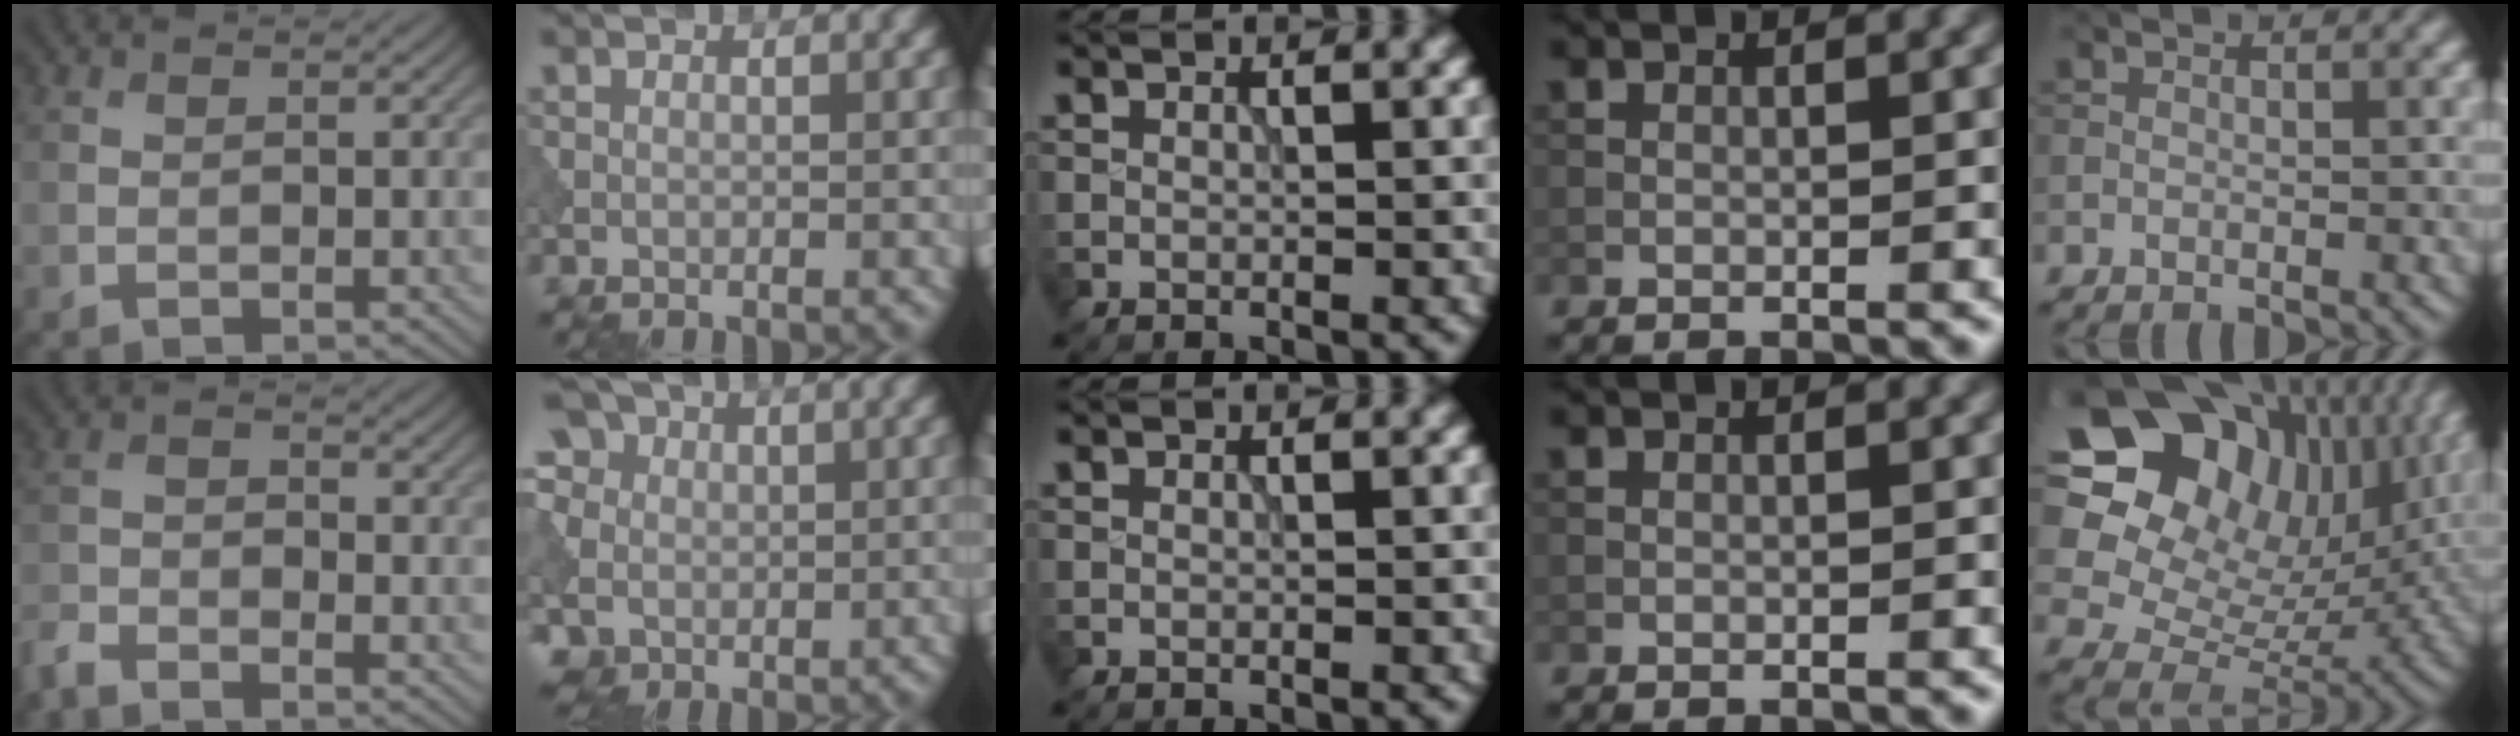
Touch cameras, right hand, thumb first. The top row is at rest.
{"thumb": {"total": 3.5, "force": [-3.2, 0.8, 1.1], "torque": [-0.027, -0.009, -0.079]}, "index": {"total": 15.1, "force": [4.6, 12.4, 7.3], "torque": [-0.187, 0.032, 0.062]}, "little": {"total": 15.2, "force": [5.9, 11.1, 8.6], "torque": [-0.177, 0.033, 0.100]}}